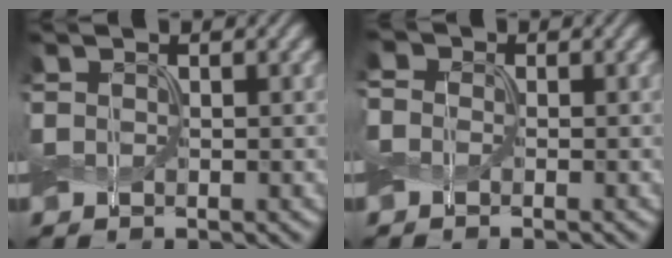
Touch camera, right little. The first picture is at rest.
{"total": 2.4, "force": [0.2, 2.1, 1.2], "torque": [-0.026, 0.011, -0.014]}